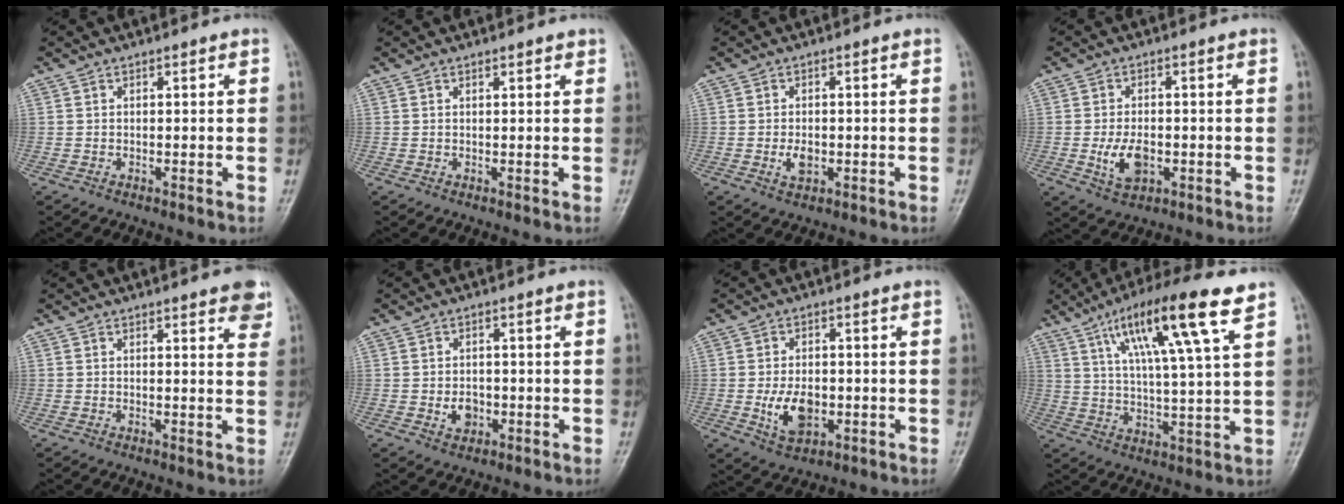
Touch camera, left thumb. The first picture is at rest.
{"total": 0.9, "force": [0.7, 0.4, 0.5], "torque": [-0.005, -0.002, 0.007]}
{"total": 3.0, "force": [-0.8, 1.9, 2.2], "torque": [-0.036, -0.001, -0.012]}
{"total": 6.1, "force": [-1.6, 3.7, 4.6], "torque": [-0.079, 0.000, -0.024]}
{"total": 5.0, "force": [3.1, 1.5, 3.6], "torque": [-0.024, -0.008, 0.032]}
{"total": 3.6, "force": [-1.1, 2.8, 2.0], "torque": [-0.020, 0.005, -0.014]}
{"total": 7.5, "force": [-1.6, 4.8, 5.5], "torque": [-0.084, -0.002, -0.022]}
{"total": 16.9, "force": [8.6, 2.2, 14.4], "torque": [-0.244, -0.017, 0.144]}